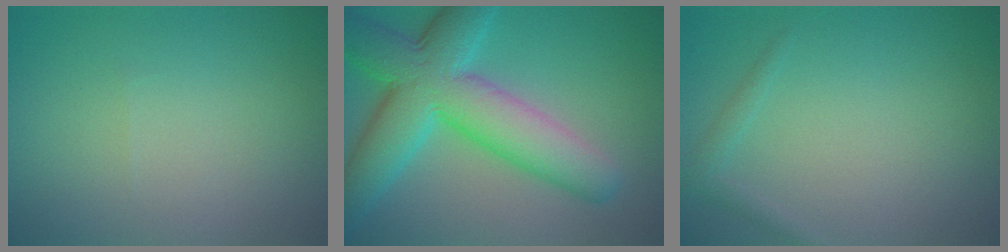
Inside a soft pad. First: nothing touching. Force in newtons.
{"total": 10.2, "press": 10.2, "slide": 0.2}
{"total": 1.1, "press": 1.1, "slide": 0.1}